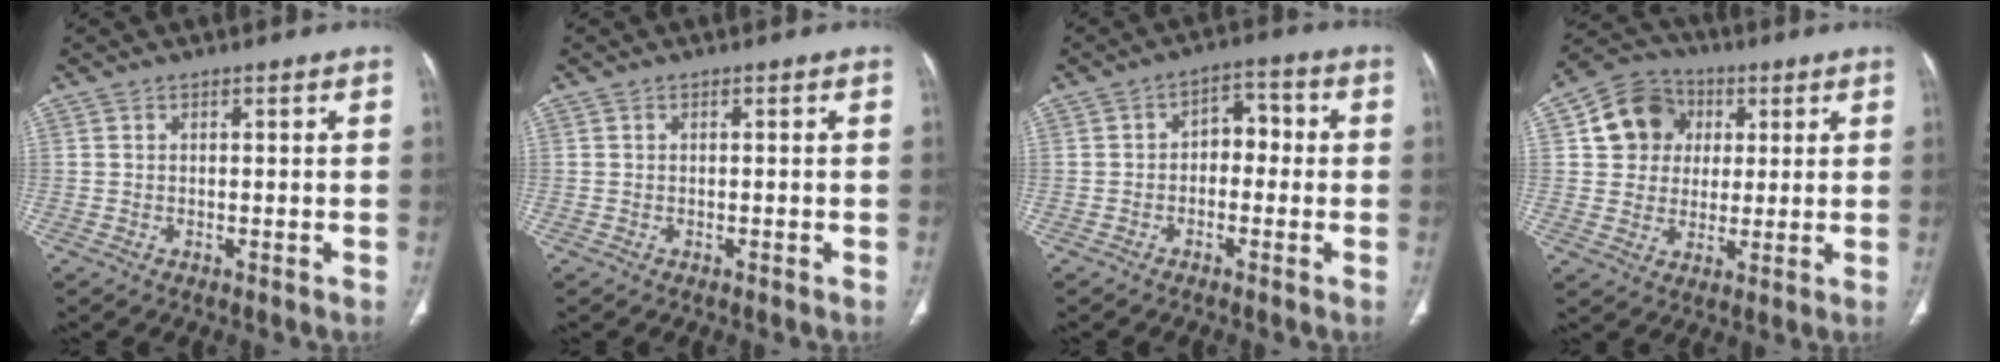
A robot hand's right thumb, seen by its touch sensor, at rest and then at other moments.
{"total": 0.0}
{"total": 5.5, "force": [-0.7, 3.8, 4.0], "torque": [-0.033, 0.030, -0.023]}
{"total": 11.5, "force": [3.0, 10.2, 4.4], "torque": [-0.047, 0.003, 0.045]}